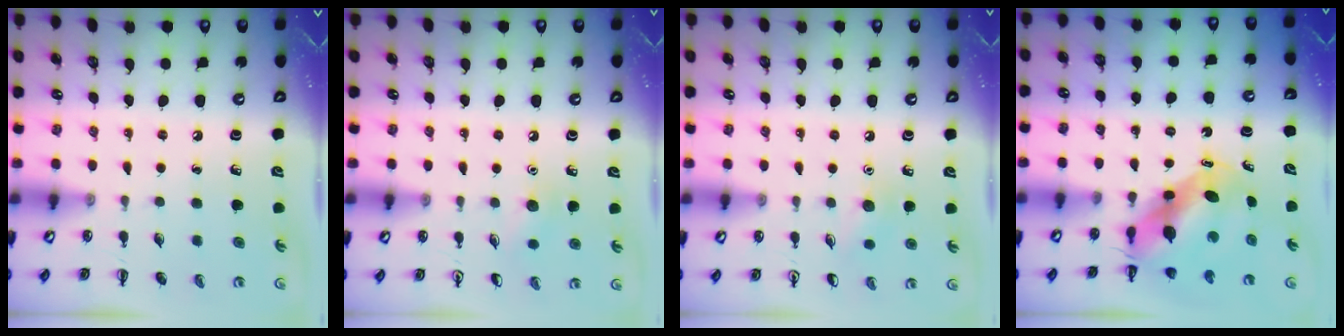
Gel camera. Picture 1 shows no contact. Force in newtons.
{"total": 6.2, "press": 5.9, "slide": 1.8}
{"total": 6.7, "press": 6.4, "slide": 2.1}
{"total": 6.2, "press": 6.1, "slide": 1.1}